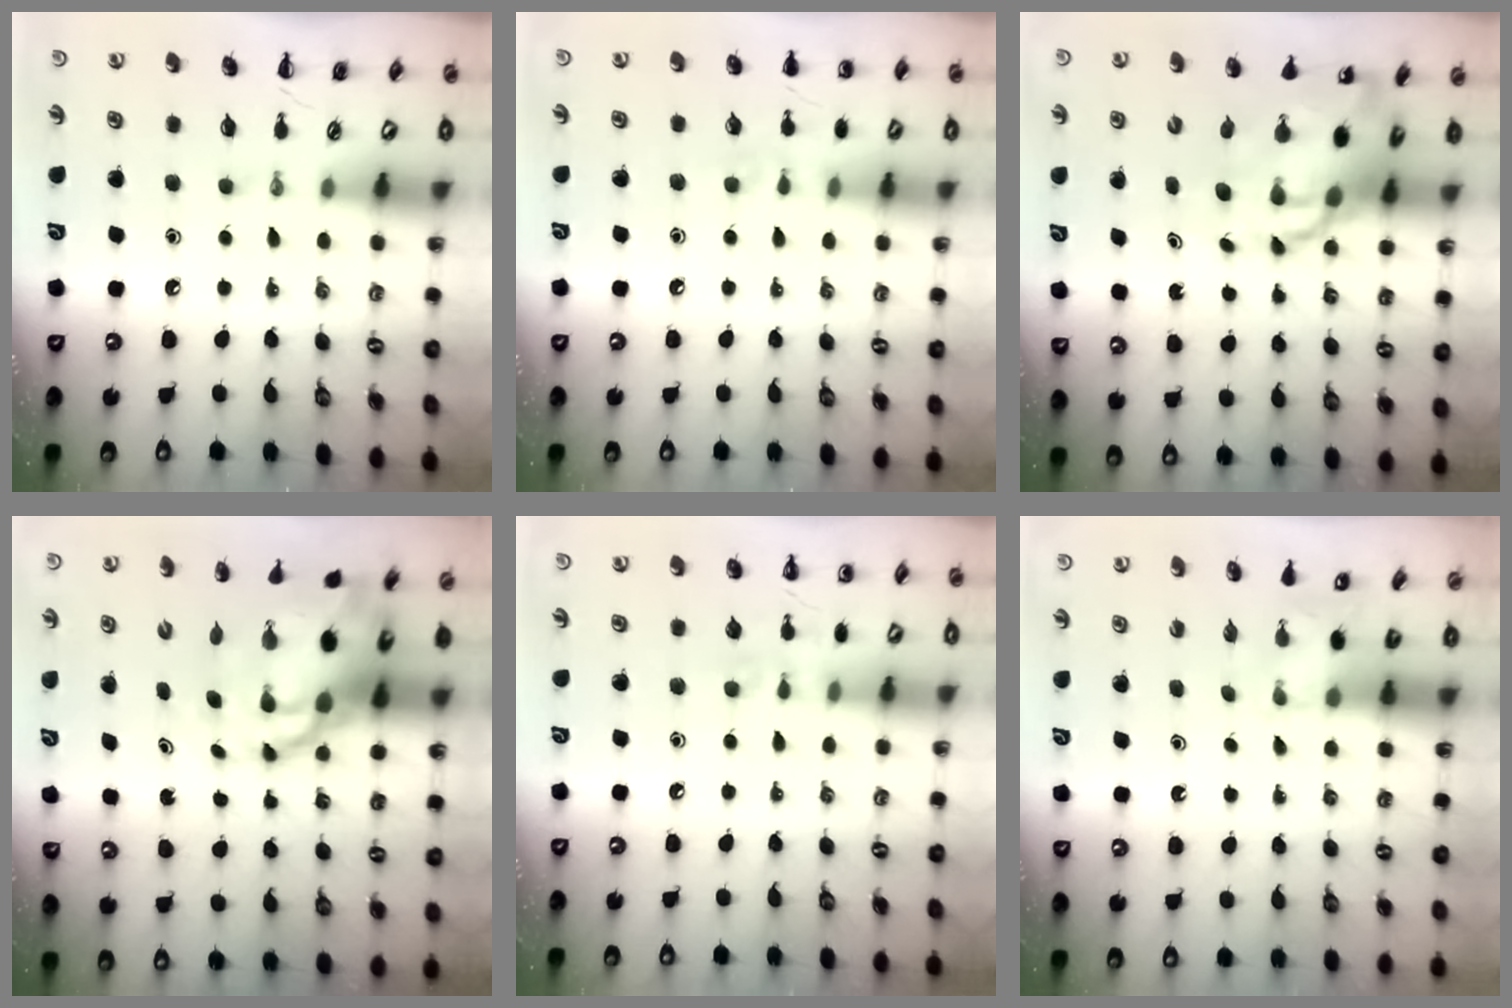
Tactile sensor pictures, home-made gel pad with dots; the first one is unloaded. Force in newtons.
{"total": 5.9, "press": 5.6, "slide": 1.8}
{"total": 11.4, "press": 10.9, "slide": 3.2}
{"total": 12.1, "press": 11.6, "slide": 3.3}
{"total": 6.4, "press": 6.1, "slide": 1.8}
{"total": 2.2, "press": 2.1, "slide": 0.7}